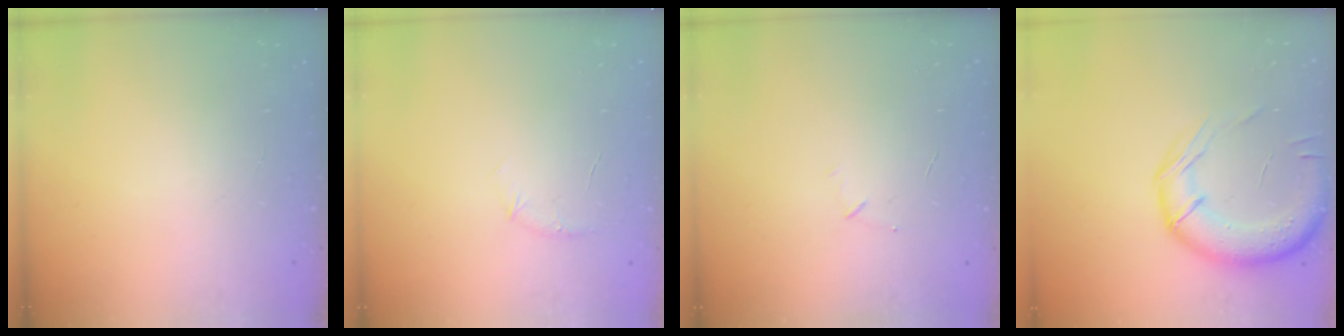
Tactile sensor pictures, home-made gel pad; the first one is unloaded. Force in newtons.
{"total": 5.2, "press": 5.0, "slide": 1.5}
{"total": 3.6, "press": 3.5, "slide": 0.9}
{"total": 16.7, "press": 16.5, "slide": 2.5}